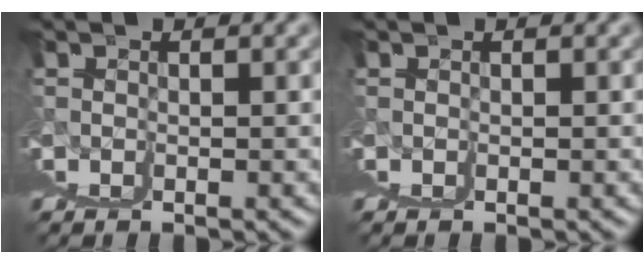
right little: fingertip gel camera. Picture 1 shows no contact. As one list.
[{"total": 0.0}]